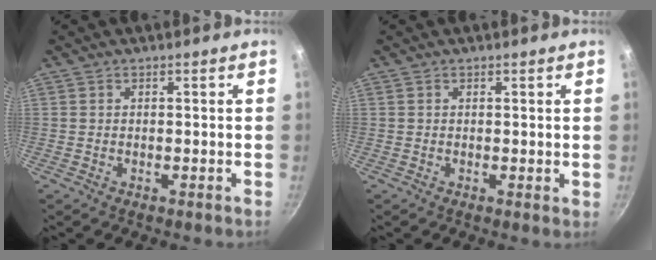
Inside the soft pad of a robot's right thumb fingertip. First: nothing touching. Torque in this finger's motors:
{"motor_torque": [-0.49, -0.07, -0.22, 0.21, -0.02]}